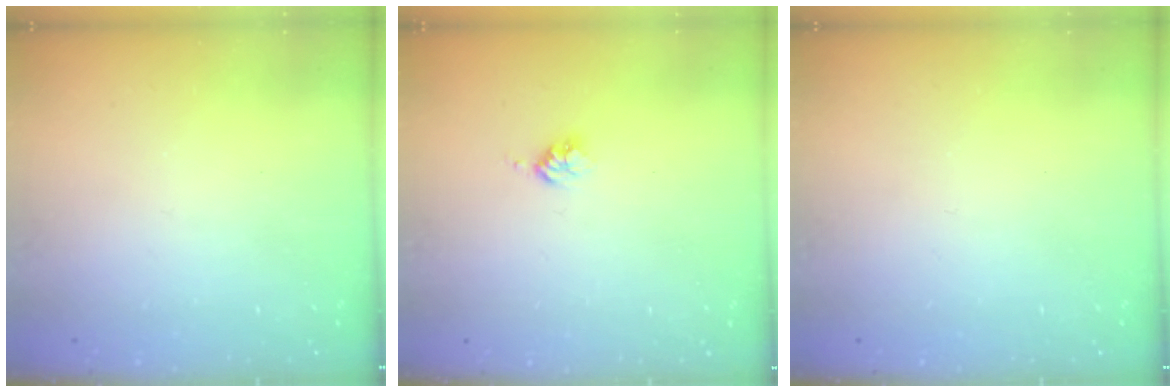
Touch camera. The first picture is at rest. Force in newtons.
{"total": 2.5, "press": 2.5, "slide": 0.3}
{"total": 0.0}